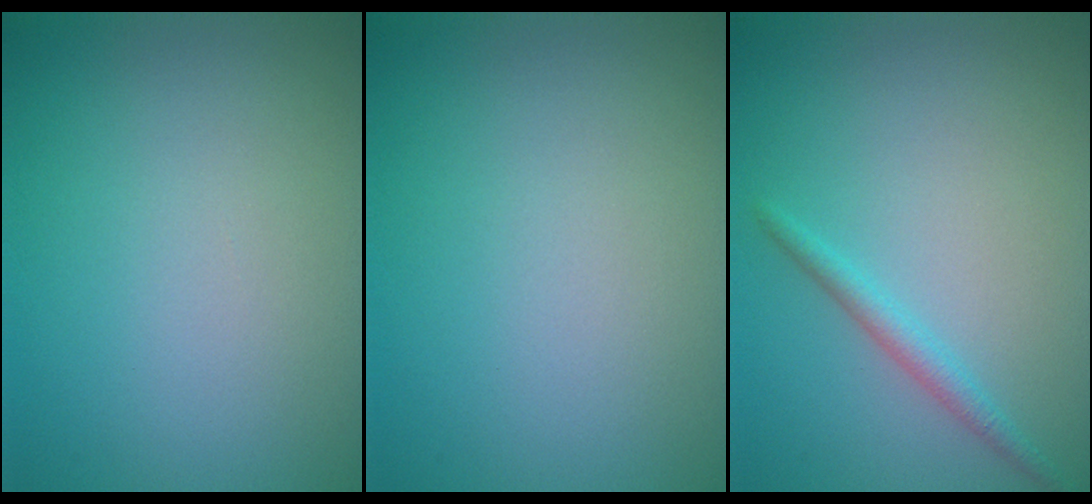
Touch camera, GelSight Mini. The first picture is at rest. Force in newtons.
{"total": 0.0}
{"total": 1.6, "press": 1.6, "slide": 0.1}